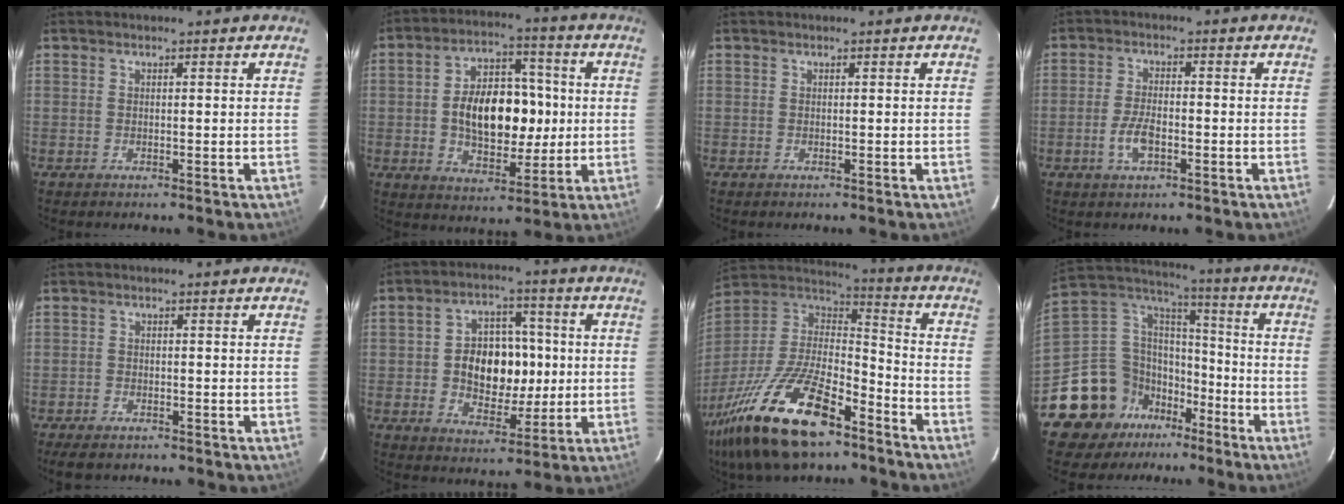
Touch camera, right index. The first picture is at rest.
{"total": 14.6, "force": [-0.3, 8.7, 11.8], "torque": [-0.209, 0.022, 0.003]}
{"total": 0.0}
{"total": 5.0, "force": [-1.9, 2.1, 4.2], "torque": [-0.090, -0.001, -0.036]}
{"total": 4.5, "force": [-3.6, 1.9, 1.7], "torque": [-0.049, -0.010, -0.060]}
{"total": 11.8, "force": [-0.3, 8.5, 8.2], "torque": [-0.160, 0.018, 0.006]}
{"total": 27.4, "force": [-17.5, 10.6, 18.3], "torque": [-0.377, -0.042, -0.302]}
{"total": 16.7, "force": [-11.1, 11.5, 4.7], "torque": [-0.130, 0.051, -0.190]}